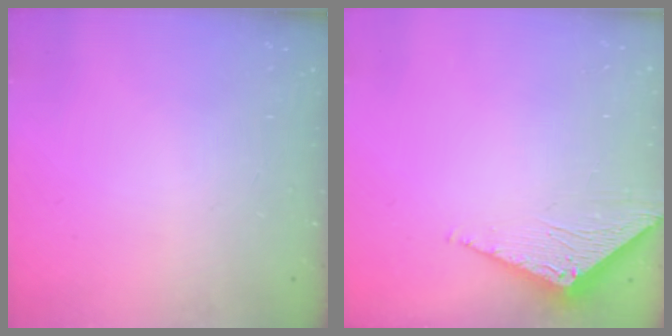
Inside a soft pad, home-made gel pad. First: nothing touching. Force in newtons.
{"total": 3.0, "press": 3.0, "slide": 0.2}